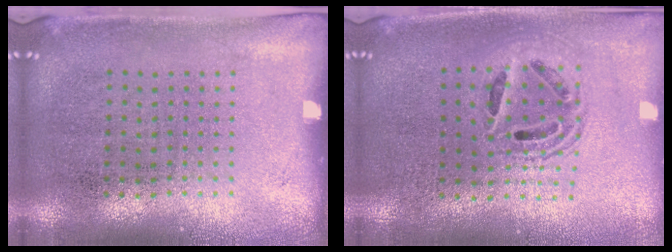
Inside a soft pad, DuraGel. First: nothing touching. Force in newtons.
{"total": 1.5, "press": 1.3, "slide": 0.8}